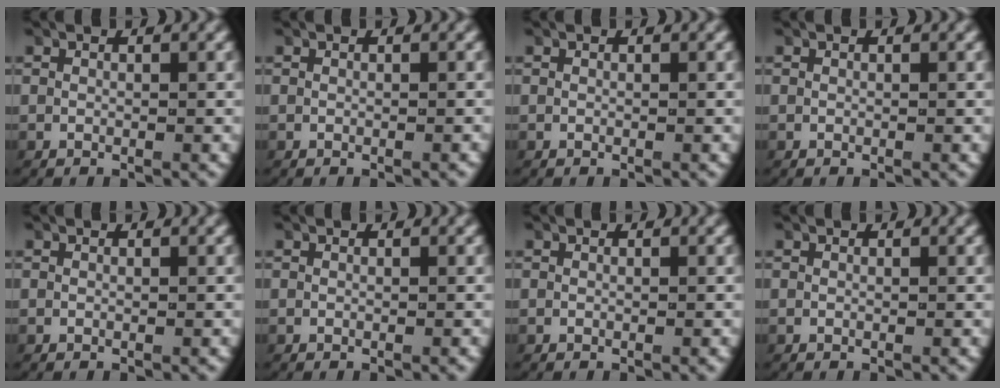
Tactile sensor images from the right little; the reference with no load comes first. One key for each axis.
{"total": 0.0}
{"total": 0.0}
{"total": 0.0}
{"total": 0.0}
{"total": 0.0}
{"total": 0.0}
{"total": 0.0}